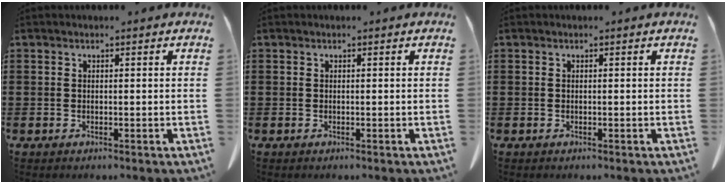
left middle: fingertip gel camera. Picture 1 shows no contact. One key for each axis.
{"total": 0.0}
{"total": 0.0}